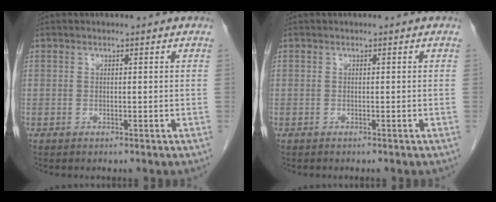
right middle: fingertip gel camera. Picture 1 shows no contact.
{"total": 0.0}